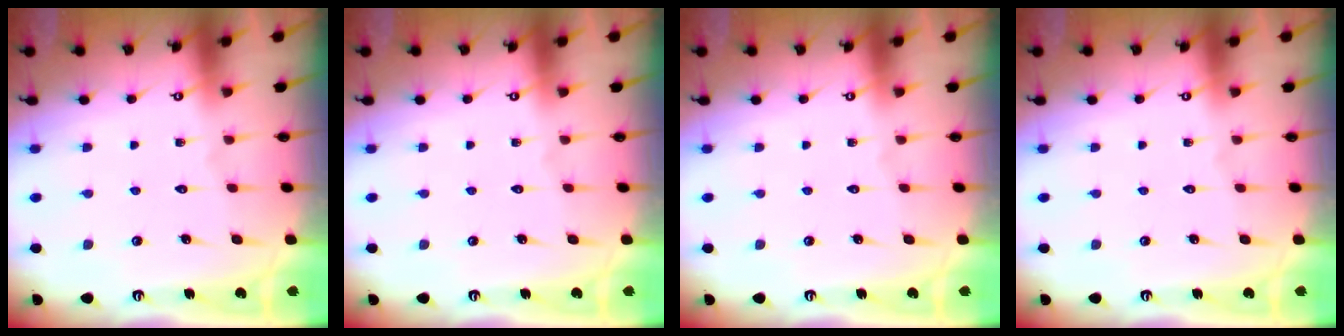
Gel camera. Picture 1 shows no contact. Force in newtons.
{"total": 0.0}
{"total": 0.0}
{"total": 0.0}